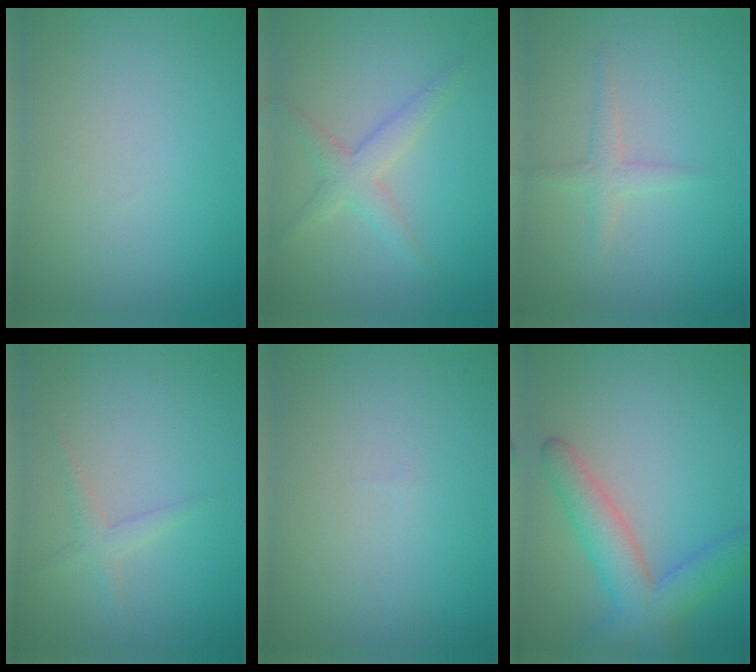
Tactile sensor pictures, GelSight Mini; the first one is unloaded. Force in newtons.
{"total": 2.5, "press": 2.5, "slide": 0.1}
{"total": 1.5, "press": 1.5, "slide": 0.1}
{"total": 1.2, "press": 1.2, "slide": 0.0}
{"total": 0.0}
{"total": 5.4, "press": 5.4, "slide": 0.2}